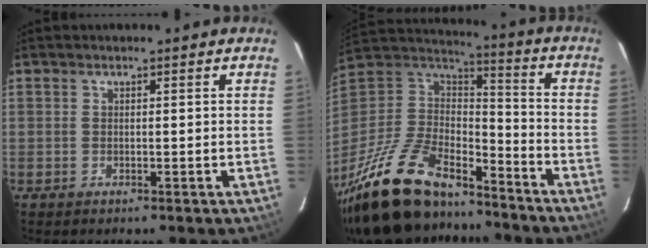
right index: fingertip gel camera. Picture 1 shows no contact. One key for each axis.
{"total": 30.5, "fx": -22.5, "fy": 12.1, "fz": 16.7, "tx": -0.349, "ty": -0.016, "tz": -0.372}